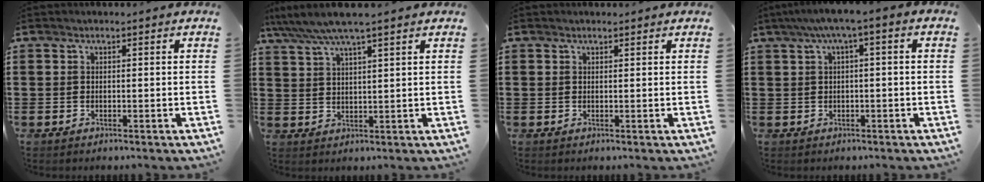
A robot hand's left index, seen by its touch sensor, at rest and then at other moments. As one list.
[{"total": 5.3, "force": [4.2, 0.2, 3.2], "torque": [-0.074, -0.012, 0.074]}, {"total": 0.6, "force": [0.5, 0.2, 0.2], "torque": [-0.005, 0.001, 0.010]}, {"total": 3.0, "force": [-0.5, 0.3, 3.0], "torque": [-0.053, 0.003, -0.013]}]